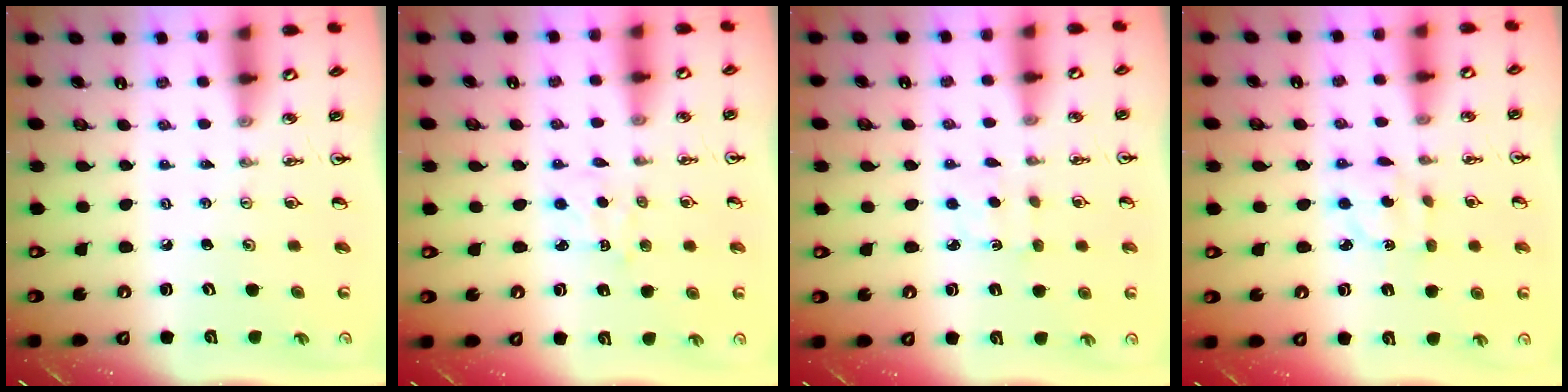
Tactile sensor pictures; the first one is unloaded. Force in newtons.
{"total": 3.6, "press": 3.6, "slide": 0.5}
{"total": 2.3, "press": 2.3, "slide": 0.4}
{"total": 4.0, "press": 3.9, "slide": 0.7}